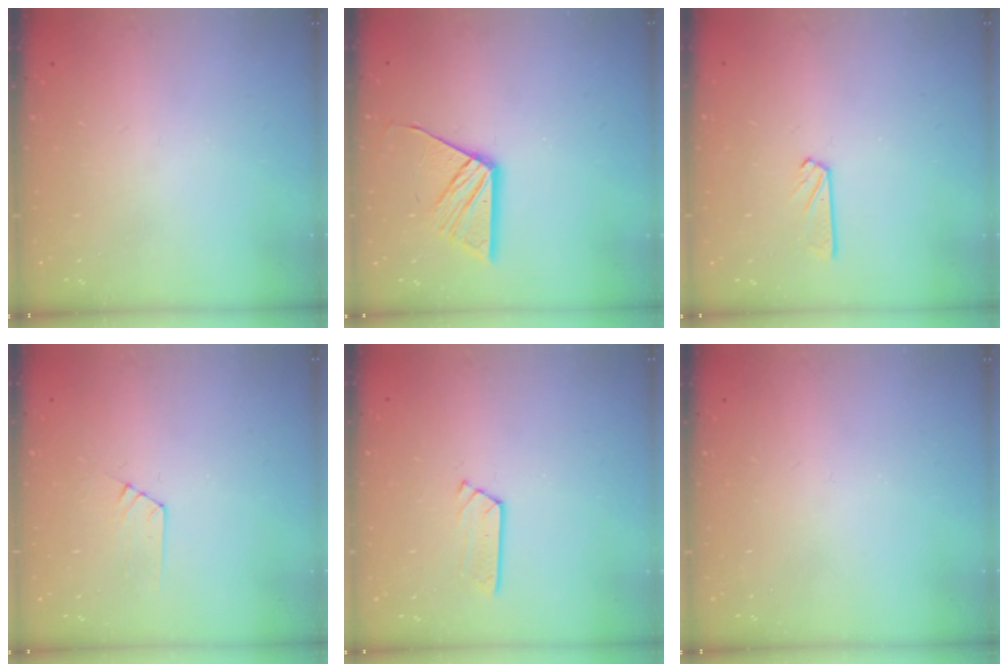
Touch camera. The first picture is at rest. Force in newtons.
{"total": 10.2, "press": 10.2, "slide": 0.8}
{"total": 4.1, "press": 4.1, "slide": 0.3}
{"total": 7.1, "press": 7.0, "slide": 0.7}
{"total": 3.3, "press": 3.3, "slide": 0.3}
{"total": 0.0}